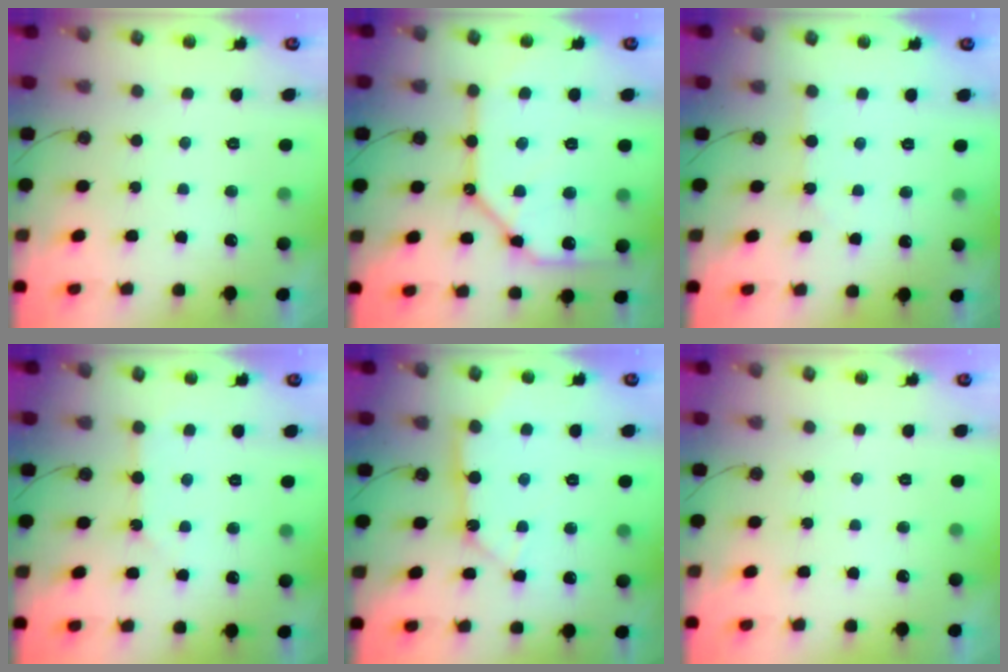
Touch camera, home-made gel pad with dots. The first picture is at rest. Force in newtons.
{"total": 17.7, "press": 17.6, "slide": 2.0}
{"total": 2.2, "press": 2.2, "slide": 0.4}
{"total": 2.8, "press": 2.7, "slide": 0.4}
{"total": 10.9, "press": 10.8, "slide": 1.4}
{"total": 0.0}